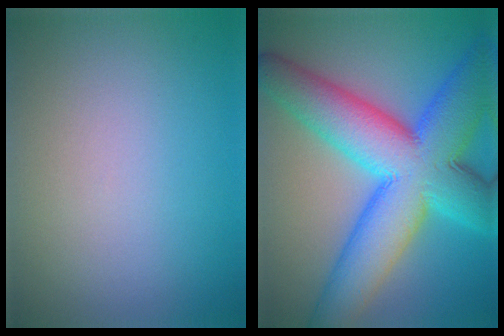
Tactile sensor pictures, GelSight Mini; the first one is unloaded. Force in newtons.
{"total": 13.8, "press": 13.8, "slide": 0.2}